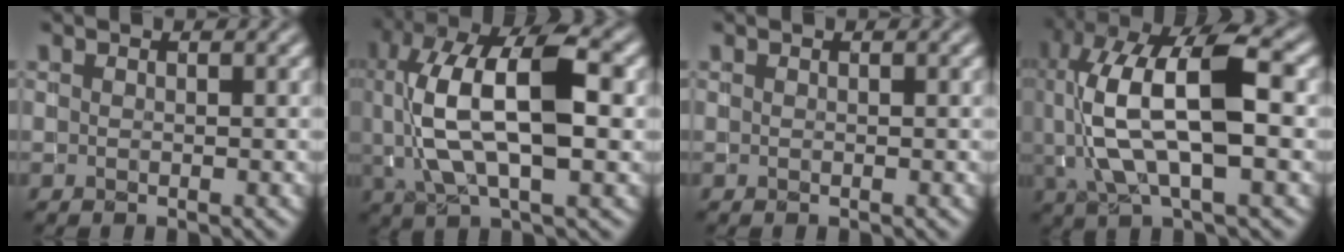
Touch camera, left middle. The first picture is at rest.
{"total": 10.8, "force": [0.7, 4.6, 9.7], "torque": [-0.184, 0.015, 0.010]}
{"total": 0.0}
{"total": 11.2, "force": [0.4, 4.5, 10.3], "torque": [-0.205, 0.014, 0.006]}